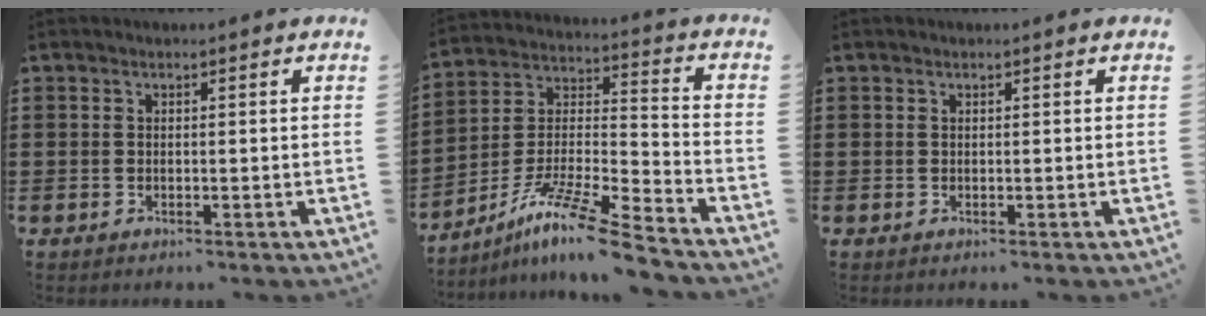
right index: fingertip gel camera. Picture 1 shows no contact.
{"total": 11.6, "force": [-9.1, 0.6, 7.2], "torque": [-0.133, 0.013, -0.178]}
{"total": 0.0}